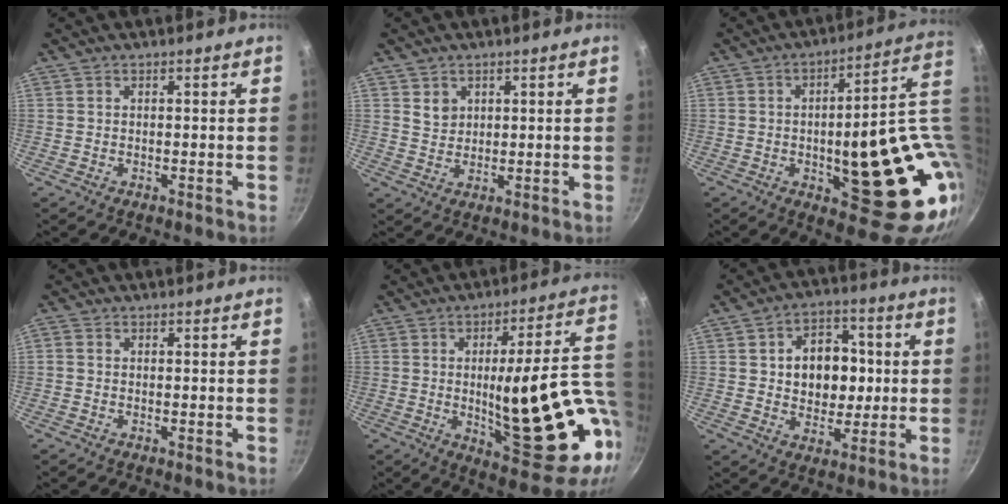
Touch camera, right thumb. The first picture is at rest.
{"total": 3.0, "force": [1.4, 2.5, 1.1], "torque": [-0.006, -0.002, 0.028]}
{"total": 24.4, "force": [1.2, 9.1, 22.6], "torque": [-0.254, -0.007, 0.034]}
{"total": 0.7, "force": [-0.1, 0.4, 0.5], "torque": [-0.015, 0.003, -0.005]}
{"total": 24.9, "force": [-2.5, 8.0, 23.4], "torque": [-0.301, 0.002, -0.013]}
{"total": 12.8, "force": [1.2, 9.7, 8.2], "torque": [-0.077, 0.008, 0.017]}